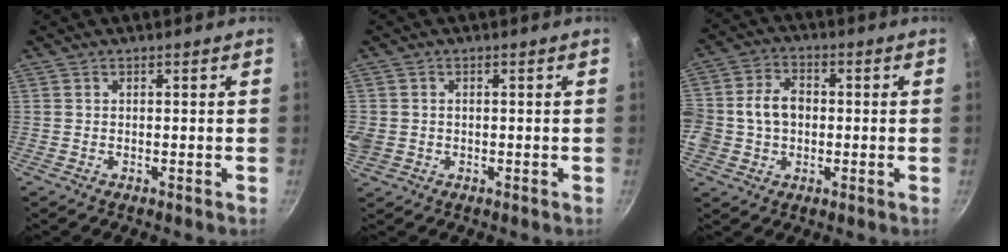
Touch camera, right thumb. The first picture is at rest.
{"total": 5.2, "force": [-0.3, 4.5, 2.6], "torque": [-0.064, 0.003, -0.002]}
{"total": 10.6, "force": [-0.2, 8.3, 6.5], "torque": [-0.115, 0.026, -0.012]}